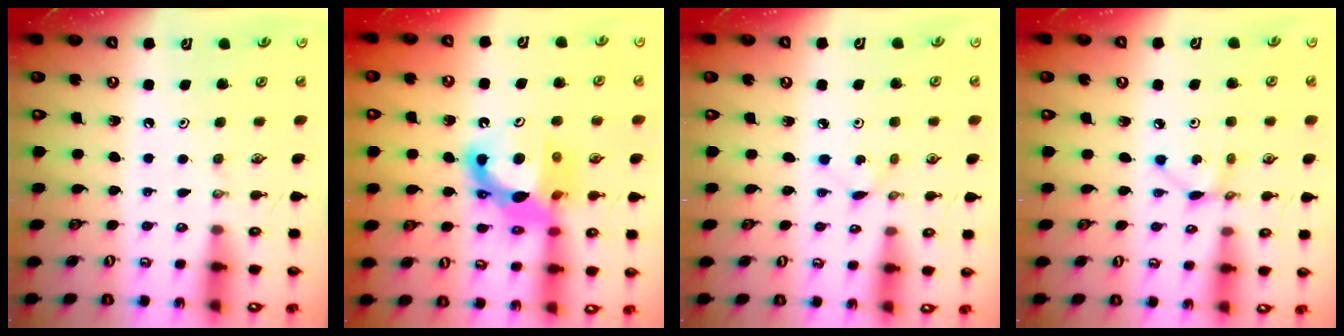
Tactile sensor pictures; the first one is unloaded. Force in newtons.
{"total": 12.5, "press": 12.4, "slide": 1.9}
{"total": 2.6, "press": 2.6, "slide": 0.2}
{"total": 2.9, "press": 2.9, "slide": 0.1}